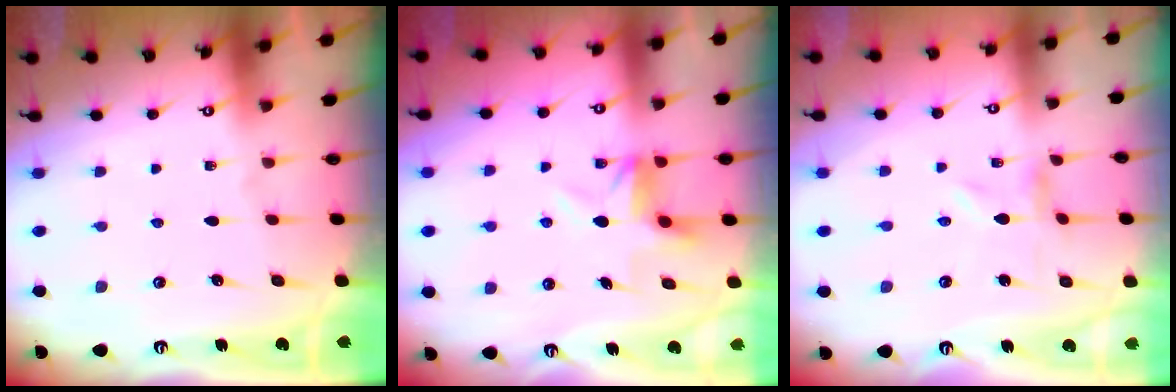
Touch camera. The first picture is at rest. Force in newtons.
{"total": 5.3, "press": 5.3, "slide": 0.3}
{"total": 0.0}